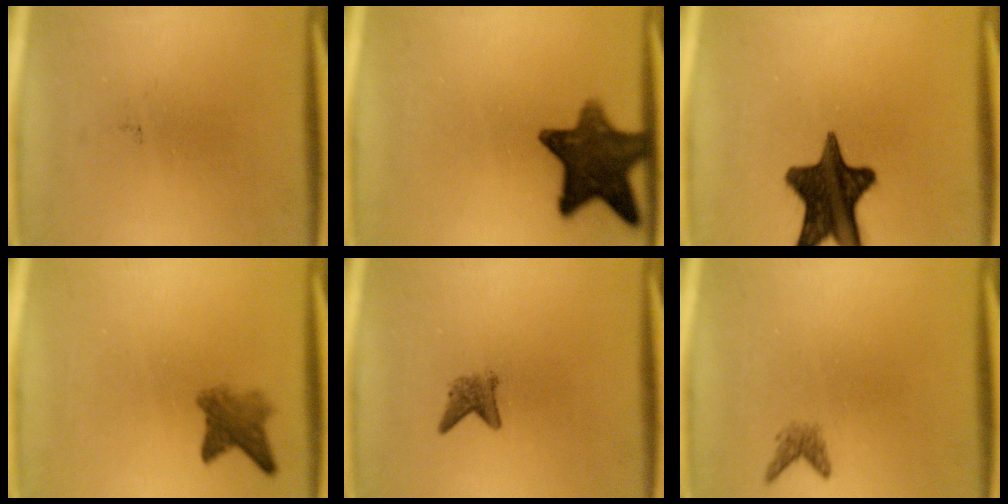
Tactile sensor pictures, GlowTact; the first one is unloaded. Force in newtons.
{"total": 11.7}
{"total": 15.1}
{"total": 3.7}
{"total": 2.1}
{"total": 1.4}